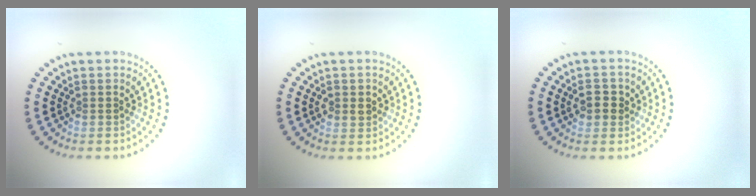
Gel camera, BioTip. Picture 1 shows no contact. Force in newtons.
{"total": 1.4, "press": 1.3, "slide": 0.4}
{"total": 2.3, "press": 2.2, "slide": 0.5}